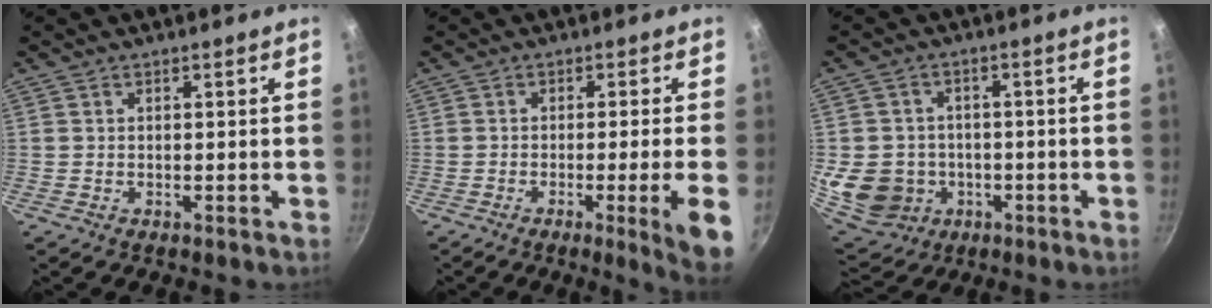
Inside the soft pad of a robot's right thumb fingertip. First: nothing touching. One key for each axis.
{"total": 8.2, "fx": -2.4, "fy": -0.3, "fz": 7.8, "tx": -0.112, "ty": 0.003, "tz": -0.032}
{"total": 12.3, "fx": -2.2, "fy": 10.8, "fz": 5.4, "tx": -0.091, "ty": 0.013, "tz": -0.019}